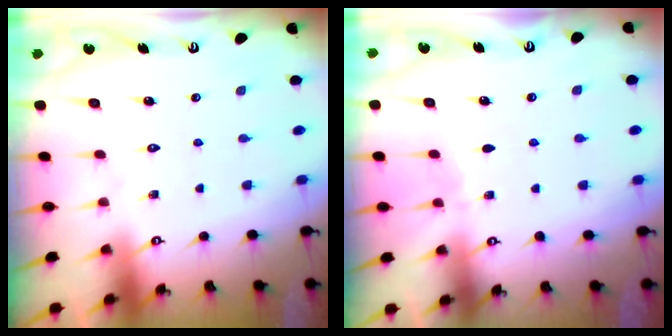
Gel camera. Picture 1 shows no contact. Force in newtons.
{"total": 1.0, "press": 1.0, "slide": 0.3}